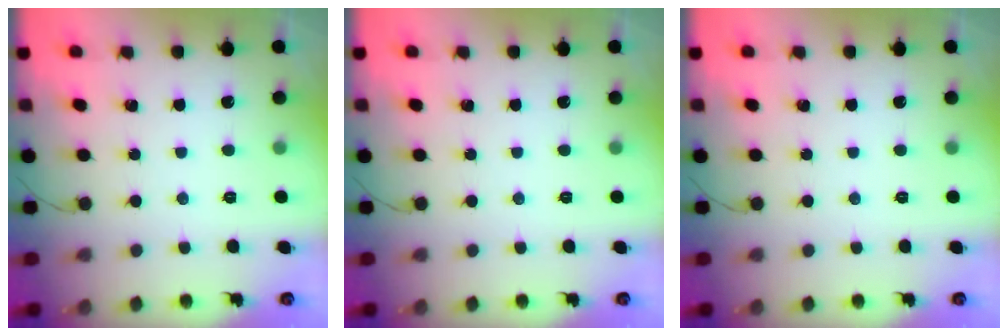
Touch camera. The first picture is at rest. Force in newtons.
{"total": 0.0}
{"total": 0.0}